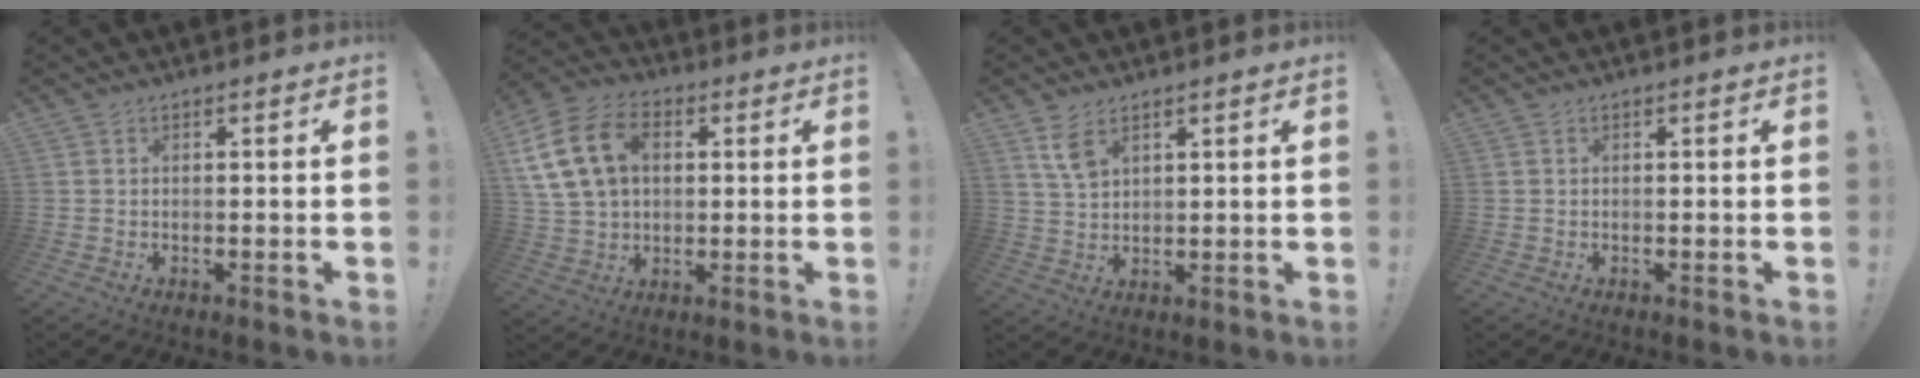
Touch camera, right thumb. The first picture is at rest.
{"total": 17.6, "force": [4.8, 12.4, 11.5], "torque": [-0.206, -0.001, 0.091]}
{"total": 5.8, "force": [3.5, 2.8, 3.7], "torque": [-0.061, -0.017, 0.065]}
{"total": 0.0}